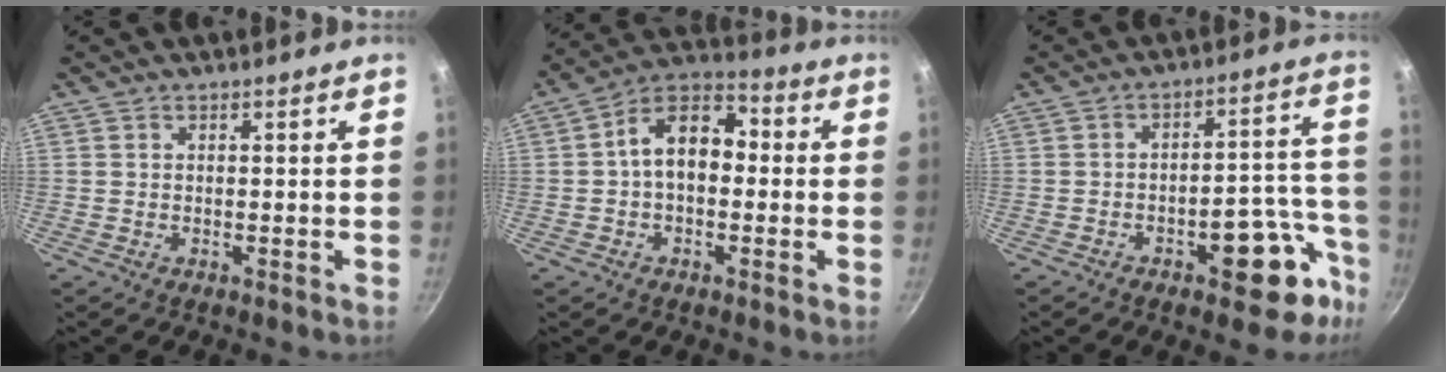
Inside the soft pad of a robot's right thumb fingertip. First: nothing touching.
{"total": 11.6, "force": [0.2, 7.7, 8.6], "torque": [-0.102, 0.042, -0.018]}
{"total": 13.2, "force": [-6.8, 6.1, 9.5], "torque": [-0.061, 0.064, -0.084]}